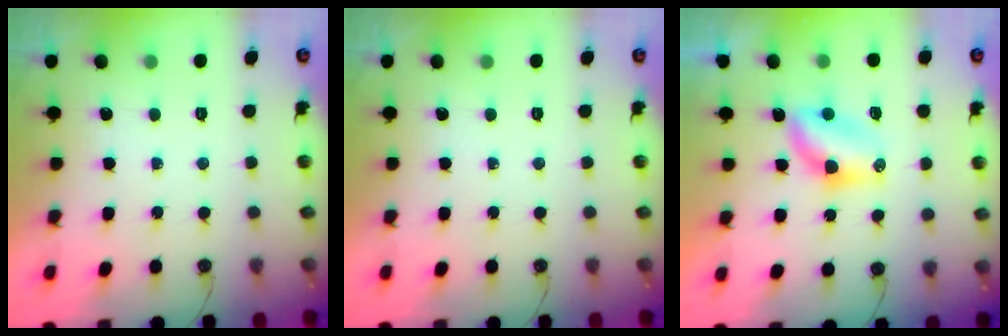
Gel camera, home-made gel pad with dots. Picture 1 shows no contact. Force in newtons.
{"total": 0.0}
{"total": 8.2, "press": 7.3, "slide": 3.8}